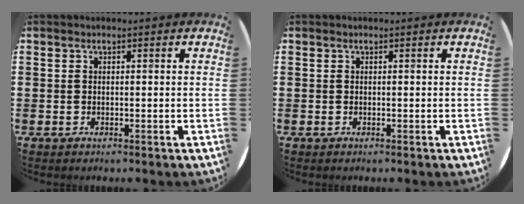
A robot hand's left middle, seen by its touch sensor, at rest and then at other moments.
{"total": 0.0}